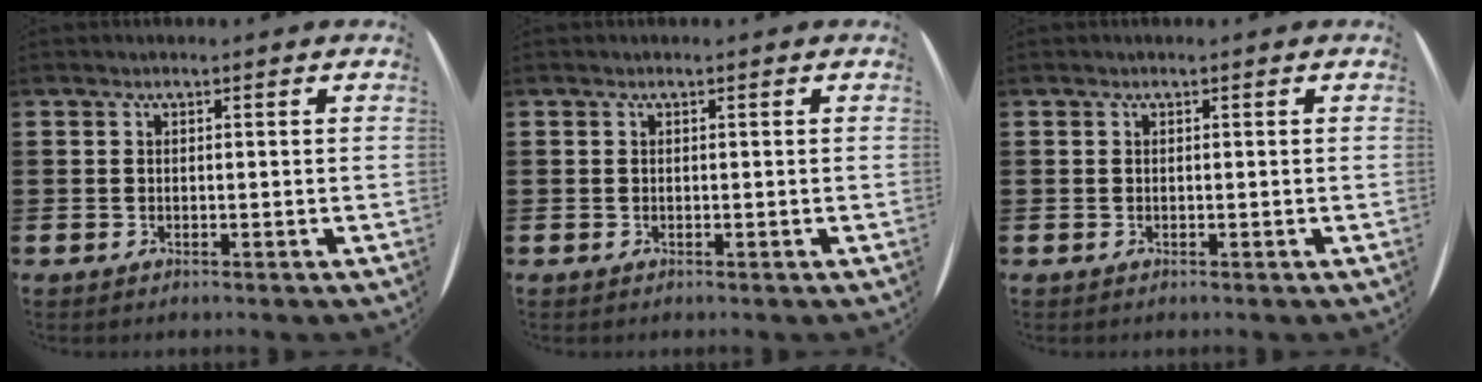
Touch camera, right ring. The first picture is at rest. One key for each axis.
{"total": 0.0}
{"total": 0.0}